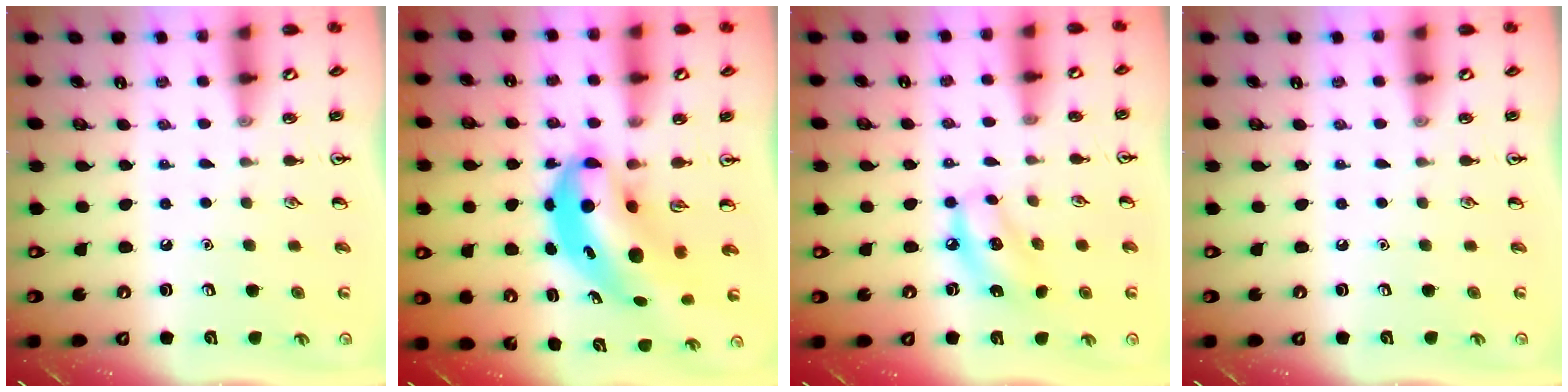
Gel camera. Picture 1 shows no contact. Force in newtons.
{"total": 8.4, "press": 8.1, "slide": 2.2}
{"total": 8.3, "press": 8.1, "slide": 2.0}
{"total": 0.0}